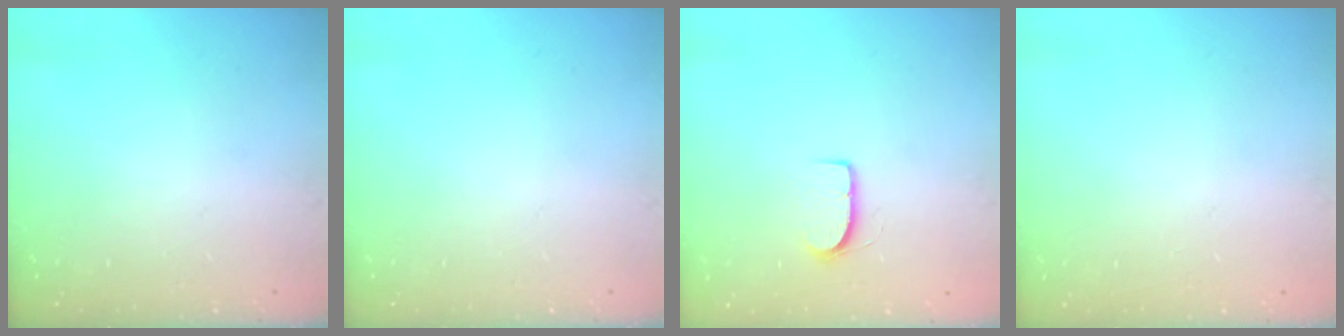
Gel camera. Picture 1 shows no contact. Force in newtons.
{"total": 0.0}
{"total": 7.0, "press": 7.0, "slide": 0.5}
{"total": 0.0}